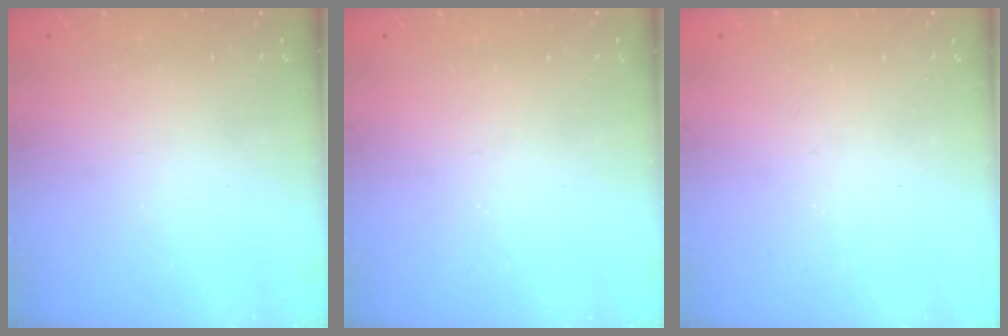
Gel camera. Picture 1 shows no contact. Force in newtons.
{"total": 0.0}
{"total": 0.0}